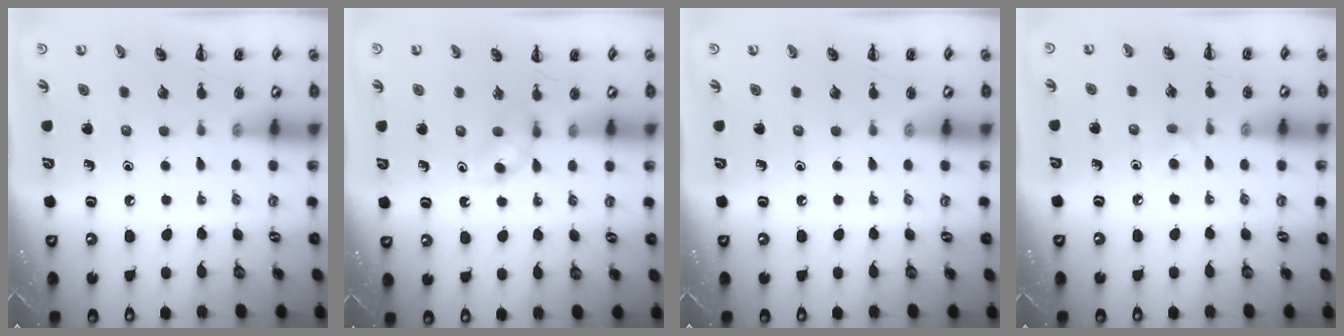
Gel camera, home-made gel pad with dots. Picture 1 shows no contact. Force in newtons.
{"total": 2.7, "press": 2.4, "slide": 1.1}
{"total": 0.0}
{"total": 3.7, "press": 3.4, "slide": 1.4}